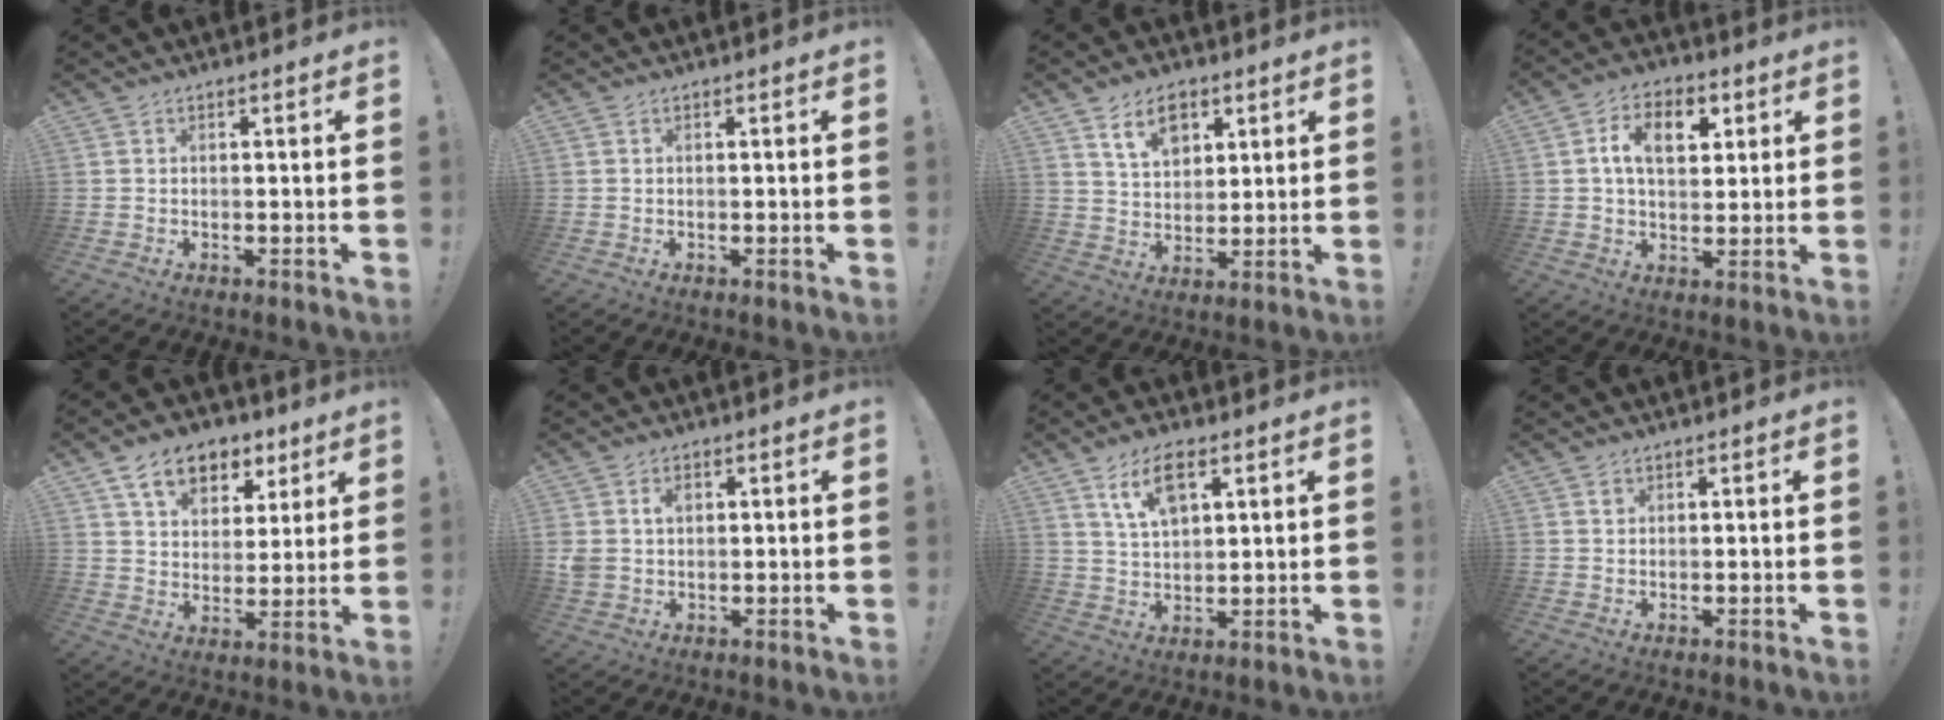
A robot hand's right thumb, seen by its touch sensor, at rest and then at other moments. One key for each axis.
{"total": 0.0}
{"total": 10.1, "fx": 5.6, "fy": 6.5, "fz": 5.4, "tx": -0.086, "ty": -0.018, "tz": 0.104}
{"total": 11.4, "fx": 3.3, "fy": 7.1, "fz": 8.3, "tx": -0.123, "ty": 0.008, "tz": 0.057}
{"total": 12.9, "fx": 7.7, "fy": 8.3, "fz": 6.0, "tx": -0.094, "ty": -0.035, "tz": 0.144}
{"total": 4.1, "fx": 1.1, "fy": 3.3, "fz": 2.2, "tx": -0.040, "ty": 0.003, "tz": 0.020}
{"total": 9.3, "fx": 4.7, "fy": 4.6, "fz": 6.6, "tx": -0.121, "ty": -0.001, "tz": 0.088}
{"total": 0.8, "fx": 0.4, "fy": 0.6, "fz": 0.2, "tx": 0.000, "ty": 0.000, "tz": 0.007}